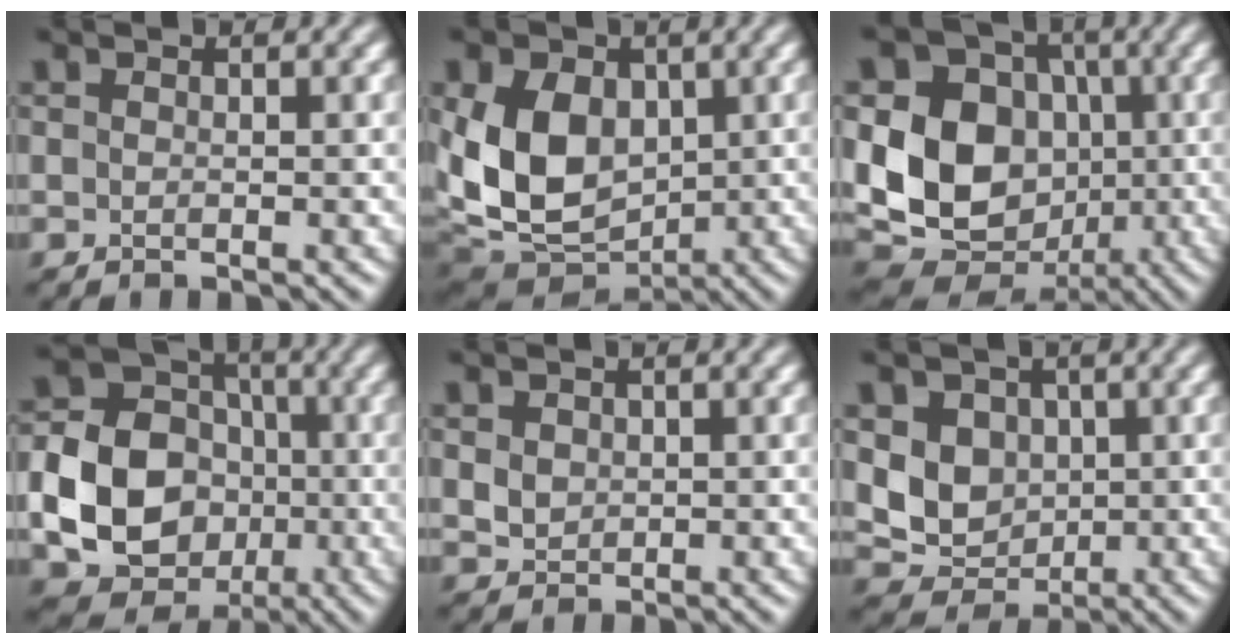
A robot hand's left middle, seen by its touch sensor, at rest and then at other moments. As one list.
[{"total": 9.8, "force": [0.7, 7.1, 6.6], "torque": [-0.140, -0.008, 0.008]}, {"total": 13.3, "force": [-0.8, 11.0, 7.6], "torque": [-0.156, -0.008, -0.025]}, {"total": 12.2, "force": [-2.2, 10.4, 6.0], "torque": [-0.116, -0.026, -0.054]}, {"total": 1.5, "force": [0.4, 1.3, 0.6], "torque": [-0.012, -0.004, 0.012]}, {"total": 4.7, "force": [0.7, 4.1, 2.2], "torque": [-0.039, -0.003, 0.012]}]